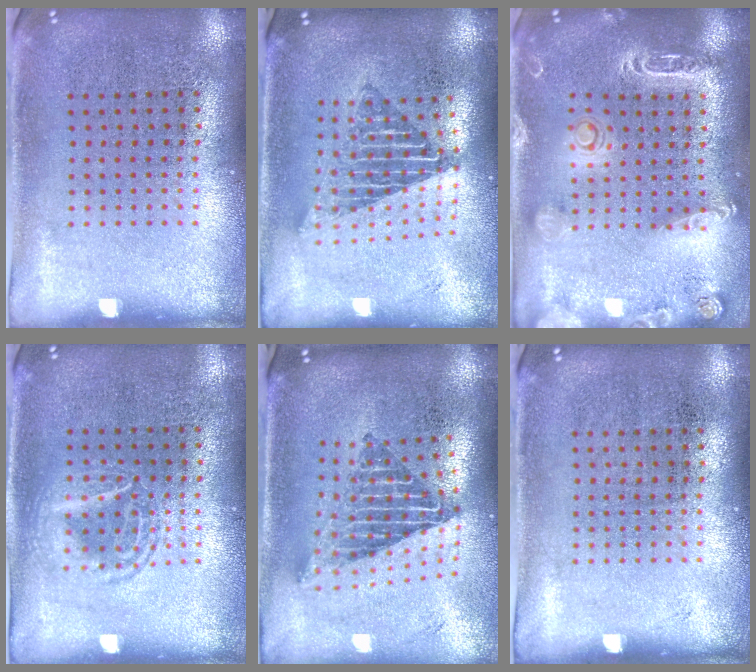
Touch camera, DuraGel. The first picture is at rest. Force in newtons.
{"total": 1.7, "press": 1.4, "slide": 0.9}
{"total": 2.0, "press": 1.9, "slide": 0.6}
{"total": 1.2, "press": 1.2, "slide": 0.1}
{"total": 2.3, "press": 1.6, "slide": 1.7}
{"total": 0.0}